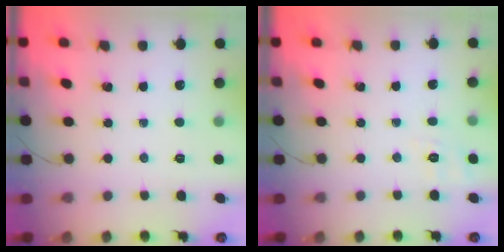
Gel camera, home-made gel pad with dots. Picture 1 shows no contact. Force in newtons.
{"total": 2.5, "press": 1.0, "slide": 2.3}